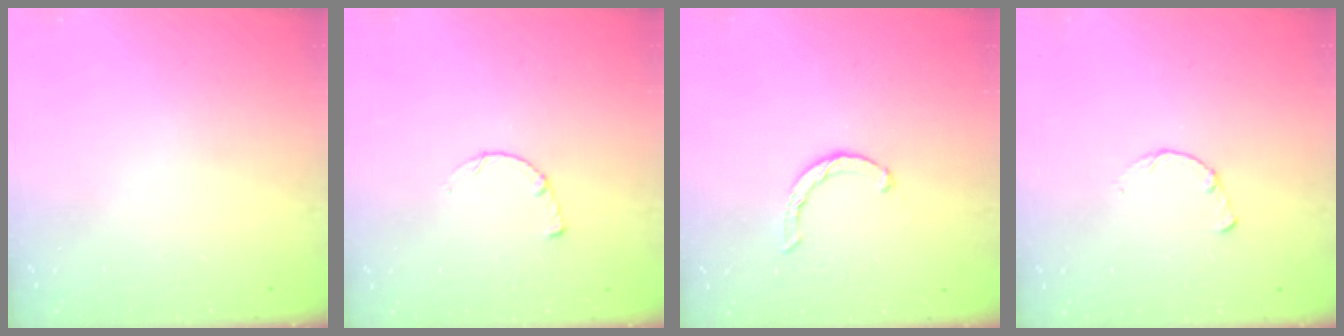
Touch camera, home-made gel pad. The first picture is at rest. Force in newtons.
{"total": 3.0, "press": 3.0, "slide": 0.3}
{"total": 2.7, "press": 2.7, "slide": 0.4}
{"total": 2.2, "press": 2.2, "slide": 0.3}